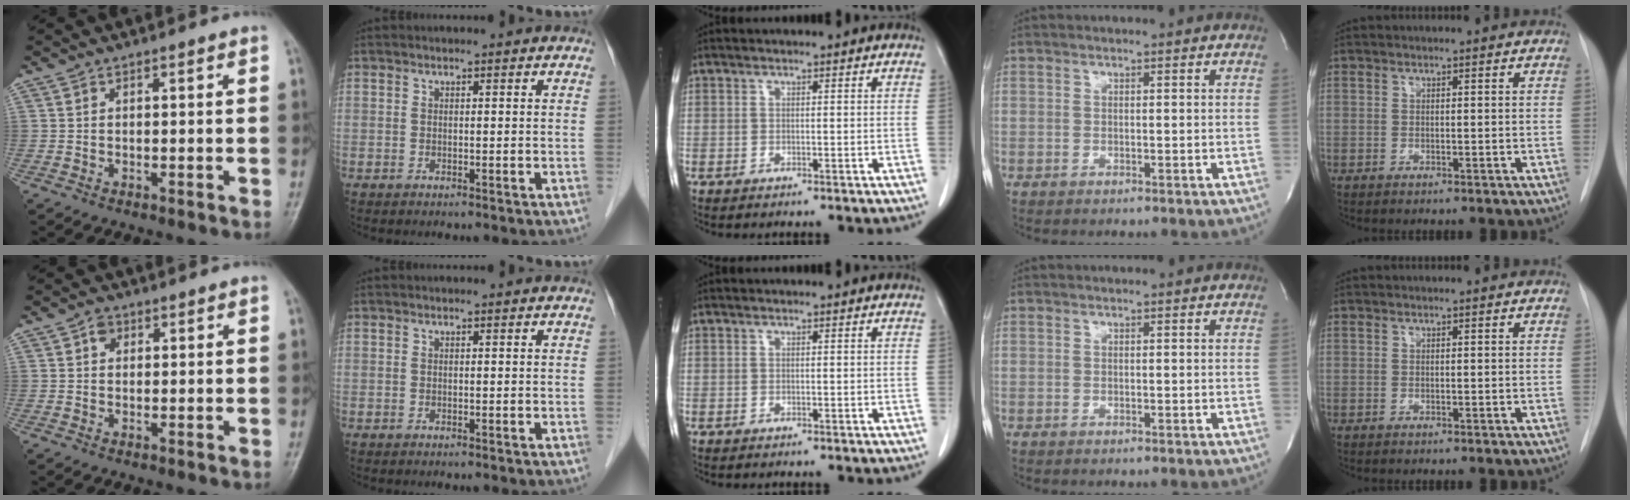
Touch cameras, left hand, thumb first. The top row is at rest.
{"thumb": {"total": 2.1, "force": [0.7, 1.6, 1.0], "torque": [-0.005, 0.001, 0.007]}}